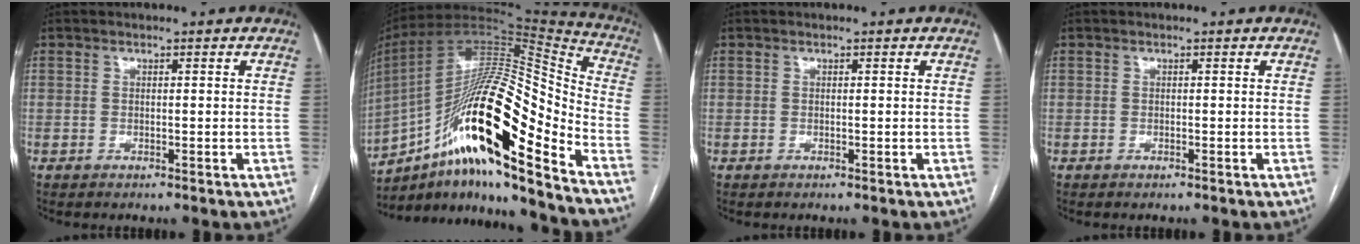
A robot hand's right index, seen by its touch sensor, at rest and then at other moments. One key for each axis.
{"total": 27.3, "fx": -14.3, "fy": 4.3, "fz": 22.8, "tx": -0.396, "ty": 0.006, "tz": -0.246}
{"total": 0.0}
{"total": 0.0}